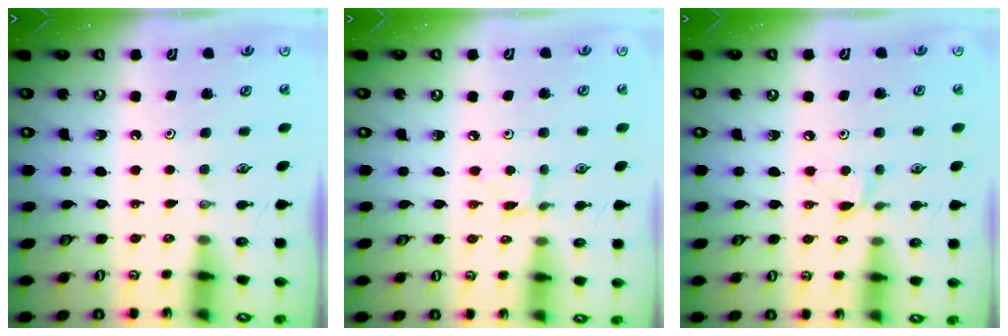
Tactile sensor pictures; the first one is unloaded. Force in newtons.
{"total": 1.6, "press": 1.5, "slide": 0.2}
{"total": 4.5, "press": 4.5, "slide": 0.6}